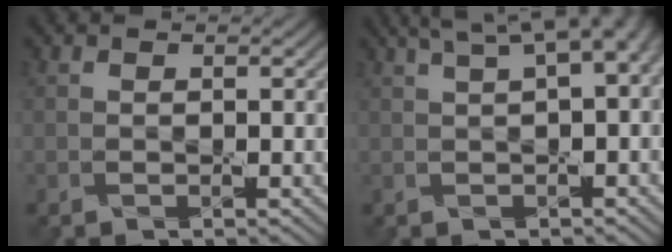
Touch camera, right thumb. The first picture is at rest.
{"total": 8.4, "force": [3.5, 2.7, 7.1], "torque": [-0.105, 0.033, 0.049]}